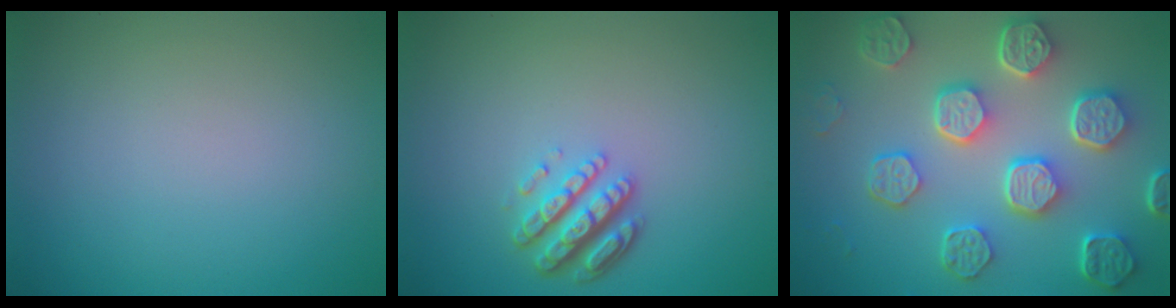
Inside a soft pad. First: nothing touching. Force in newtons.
{"total": 4.0, "press": 3.1, "slide": 2.5}
{"total": 8.0, "press": 6.1, "slide": 5.2}